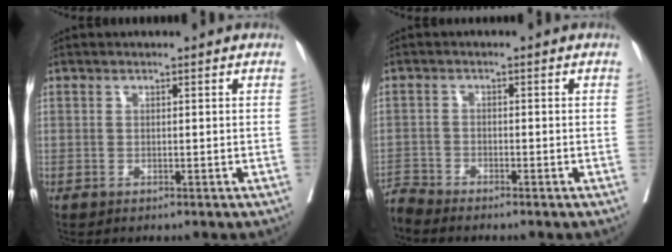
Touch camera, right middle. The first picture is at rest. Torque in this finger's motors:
{"motor_torque": [-0.06, 0.07, -0.03, -0.01]}